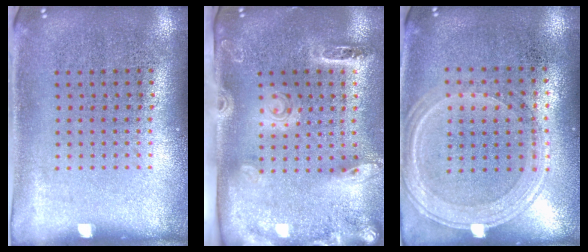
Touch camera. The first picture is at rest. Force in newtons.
{"total": 2.7, "press": 2.0, "slide": 1.8}
{"total": 1.2, "press": 1.1, "slide": 0.2}